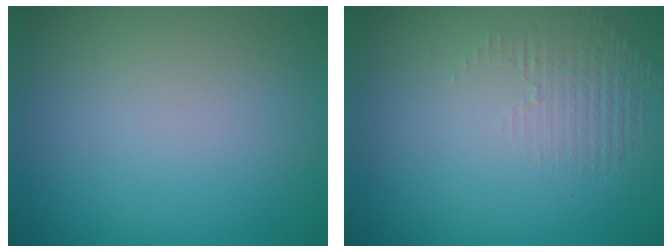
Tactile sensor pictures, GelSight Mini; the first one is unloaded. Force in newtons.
{"total": 1.4, "press": 0.1, "slide": 1.4}